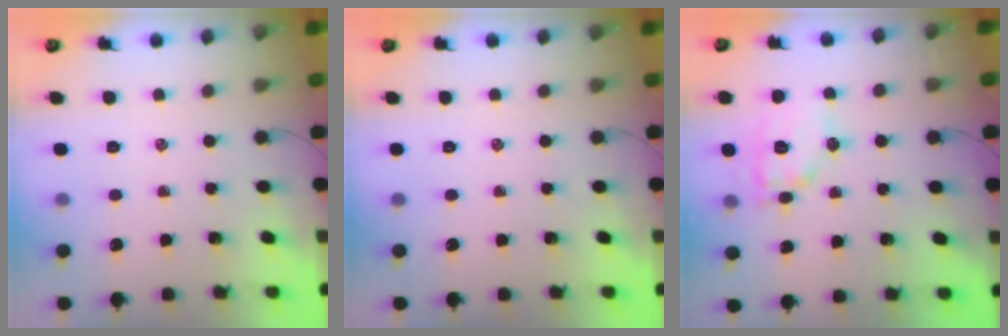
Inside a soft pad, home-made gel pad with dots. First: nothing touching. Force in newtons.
{"total": 0.0}
{"total": 11.7, "press": 11.7, "slide": 0.6}